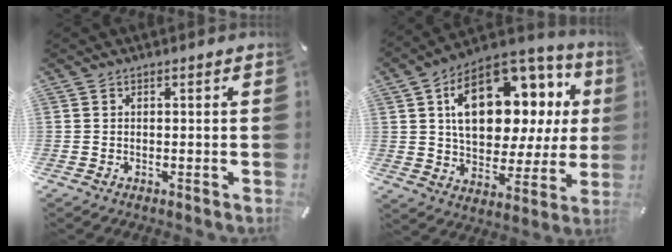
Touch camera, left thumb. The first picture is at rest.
{"total": 21.3, "force": [7.1, 13.9, 14.5], "torque": [-0.208, -0.033, 0.126]}